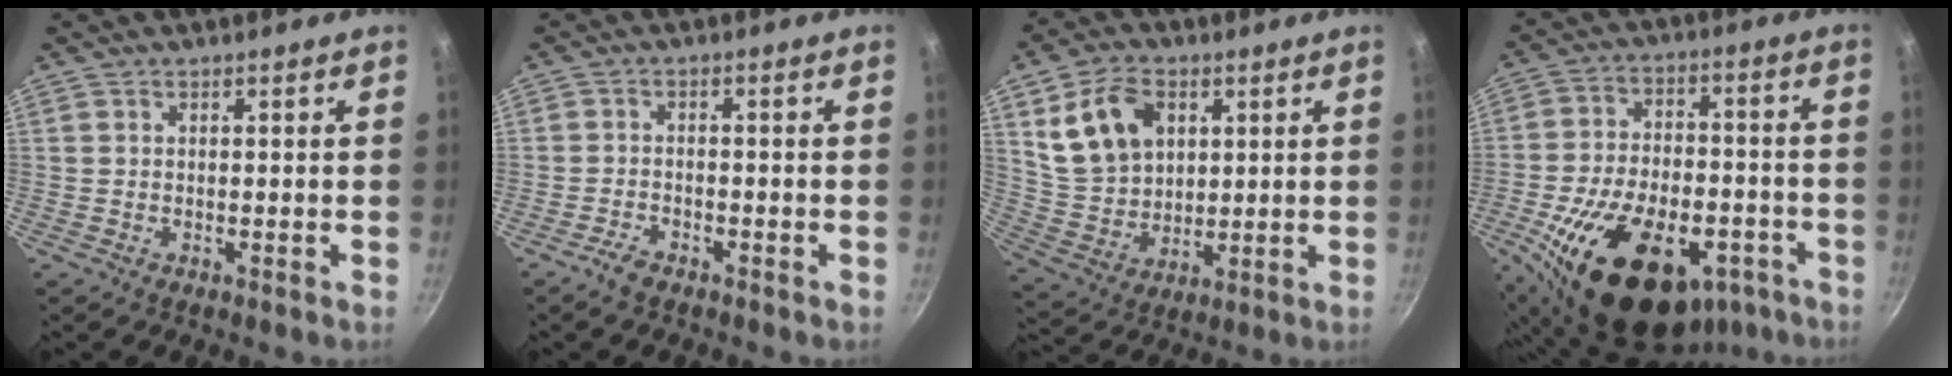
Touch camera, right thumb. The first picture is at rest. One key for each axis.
{"total": 2.8, "fx": -2.3, "fy": 1.0, "fz": 1.3, "tx": -0.032, "ty": 0.020, "tz": -0.045}
{"total": 14.1, "fx": 4.7, "fy": 10.0, "fz": 8.7, "tx": -0.141, "ty": -0.012, "tz": 0.099}
{"total": 27.2, "fx": -12.3, "fy": 16.0, "fz": 18.2, "tx": -0.273, "ty": 0.046, "tz": -0.176}